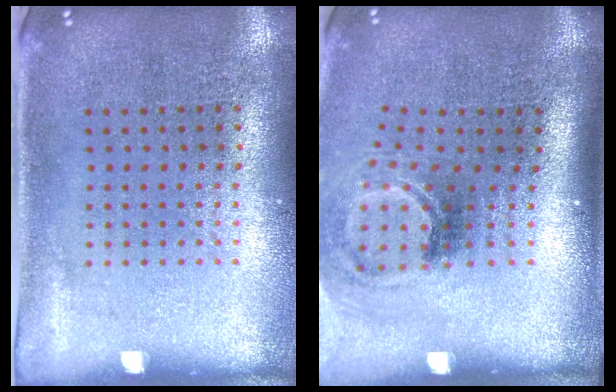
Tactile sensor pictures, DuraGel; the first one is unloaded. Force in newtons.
{"total": 2.1, "press": 1.3, "slide": 1.6}